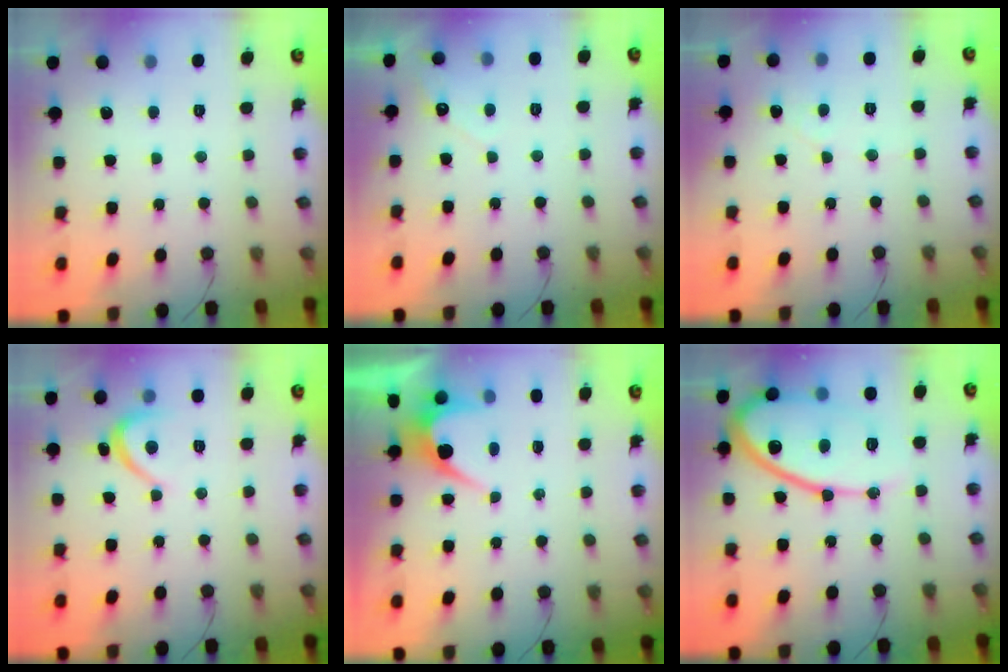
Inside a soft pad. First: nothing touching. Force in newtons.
{"total": 2.5, "press": 2.5, "slide": 0.1}
{"total": 2.8, "press": 2.8, "slide": 0.2}
{"total": 3.3, "press": 3.2, "slide": 0.4}
{"total": 5.6, "press": 5.6, "slide": 0.4}
{"total": 17.5, "press": 17.4, "slide": 1.4}